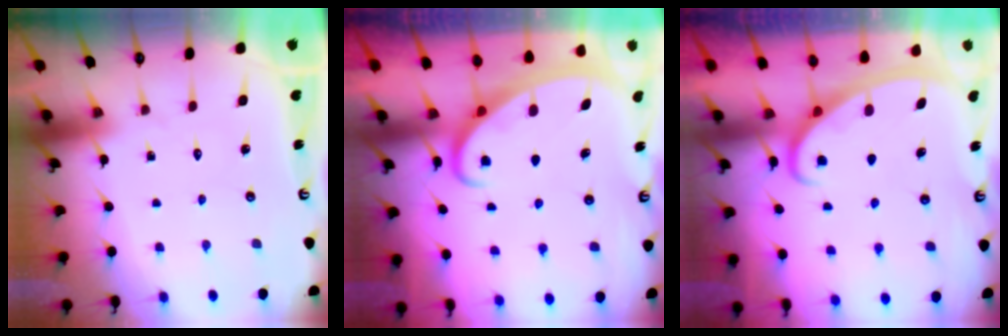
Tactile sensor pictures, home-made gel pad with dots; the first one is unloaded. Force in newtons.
{"total": 2.5, "press": 2.5, "slide": 0.4}
{"total": 2.9, "press": 2.9, "slide": 0.4}